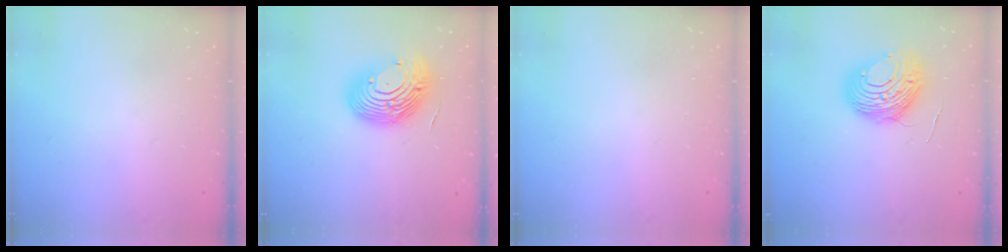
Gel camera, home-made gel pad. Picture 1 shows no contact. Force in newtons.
{"total": 16.3, "press": 15.8, "slide": 4.1}
{"total": 0.0}
{"total": 11.2, "press": 11.2, "slide": 1.2}